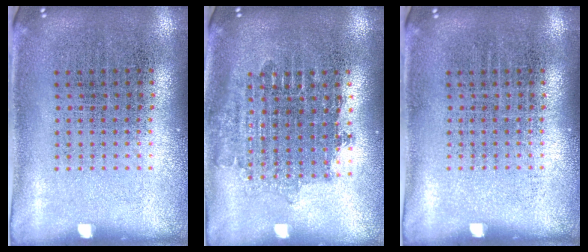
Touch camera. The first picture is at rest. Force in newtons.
{"total": 1.7, "press": 1.4, "slide": 1.0}
{"total": 0.0}